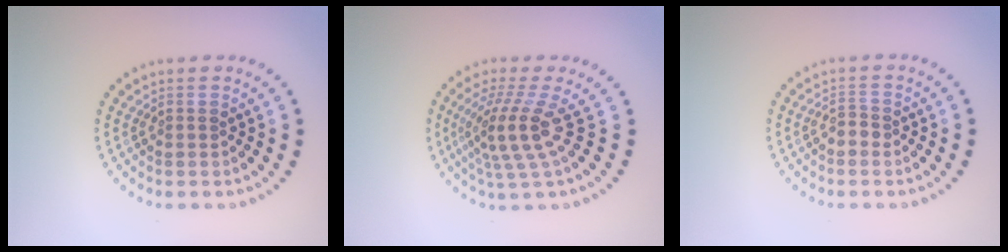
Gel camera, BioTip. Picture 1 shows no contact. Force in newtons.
{"total": 4.0, "press": 2.8, "slide": 2.8}
{"total": 1.2, "press": 1.2, "slide": 0.4}